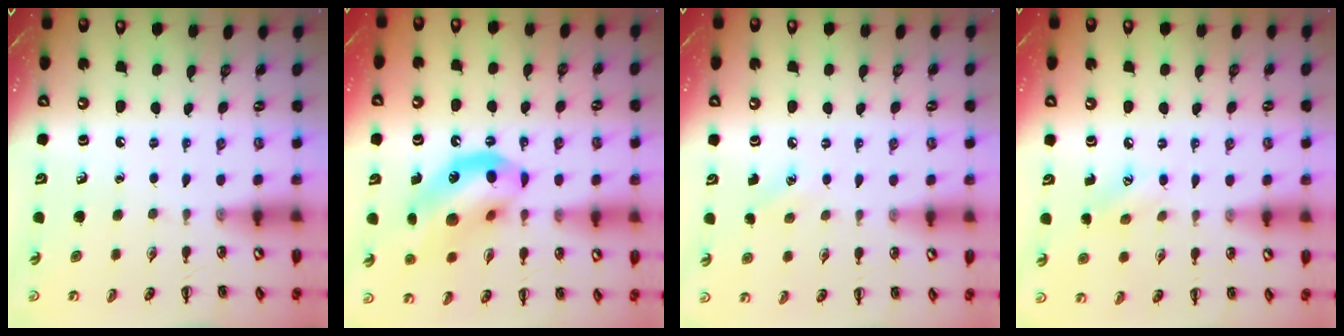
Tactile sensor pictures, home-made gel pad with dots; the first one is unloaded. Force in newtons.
{"total": 16.4, "press": 16.1, "slide": 3.2}
{"total": 5.8, "press": 5.6, "slide": 1.6}
{"total": 5.9, "press": 5.7, "slide": 1.3}